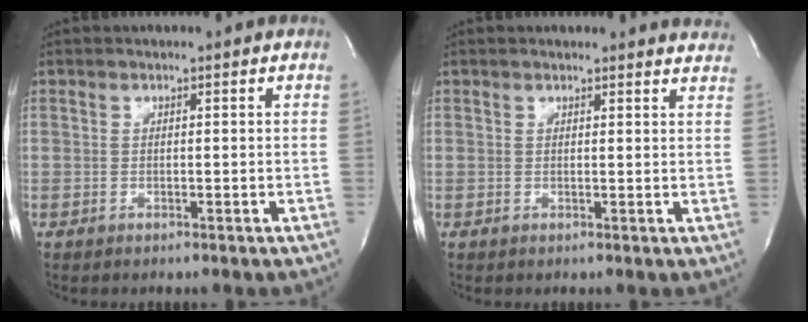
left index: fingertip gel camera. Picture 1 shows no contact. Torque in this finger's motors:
{"motor_torque": [1.01, -1.13, 0.16, 0.00]}